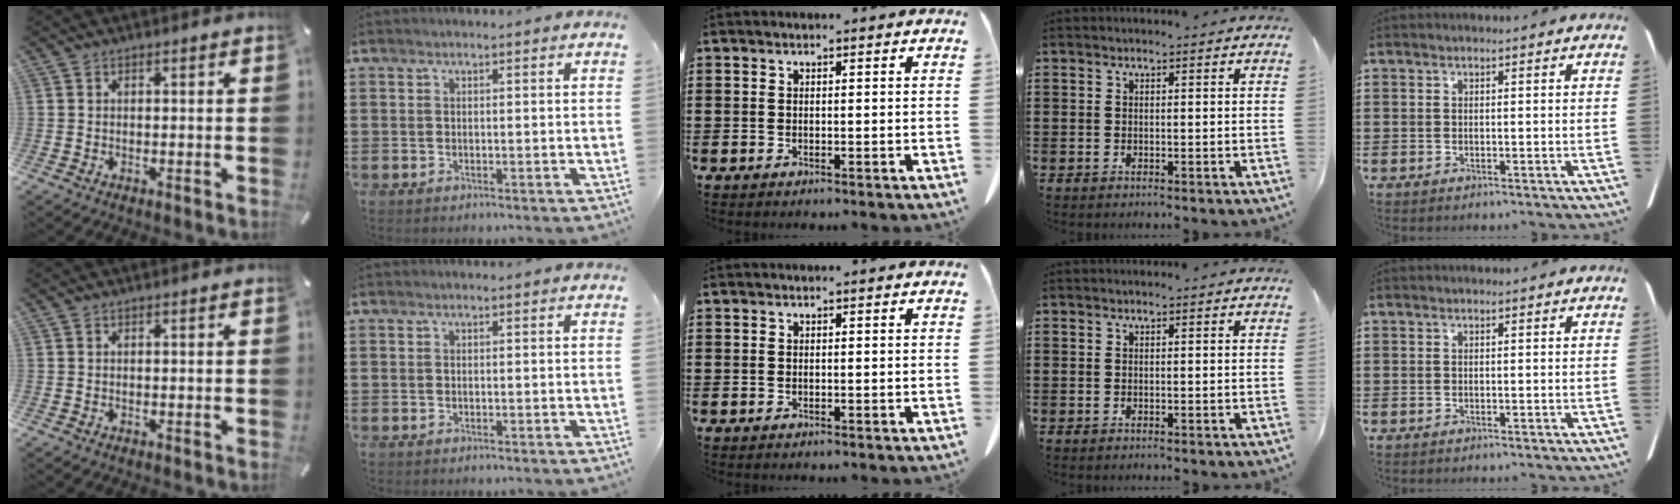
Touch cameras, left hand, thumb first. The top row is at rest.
{}